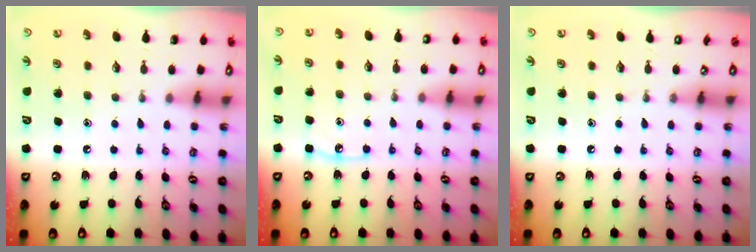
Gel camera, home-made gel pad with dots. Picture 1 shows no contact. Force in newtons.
{"total": 5.3, "press": 5.3, "slide": 0.3}
{"total": 0.0}